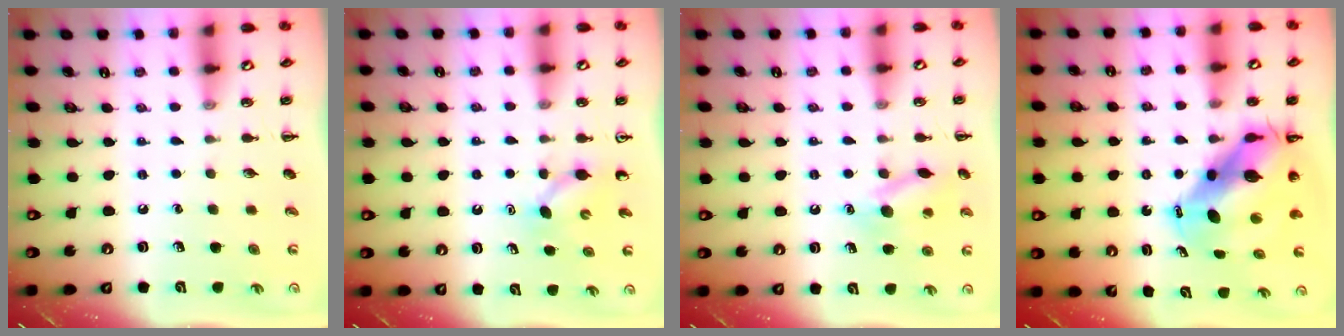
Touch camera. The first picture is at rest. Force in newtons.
{"total": 2.9, "press": 2.7, "slide": 1.1}
{"total": 12.0, "press": 11.9, "slide": 1.8}
{"total": 12.4, "press": 11.7, "slide": 3.9}